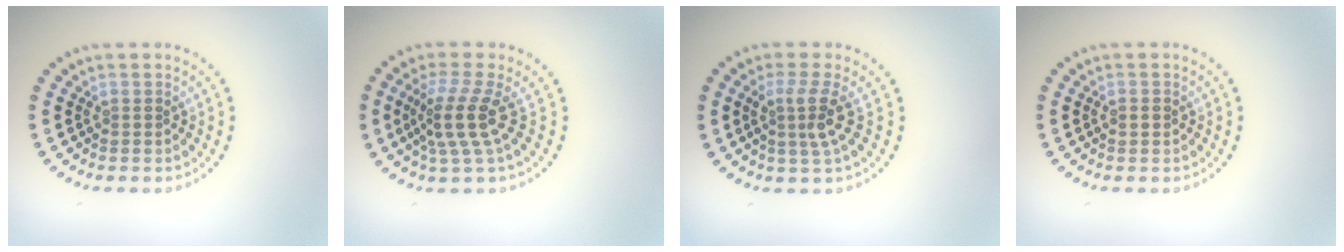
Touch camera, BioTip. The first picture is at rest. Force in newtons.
{"total": 3.7, "press": 2.6, "slide": 2.6}
{"total": 2.8, "press": 2.0, "slide": 1.9}
{"total": 1.1, "press": 1.1, "slide": 0.1}